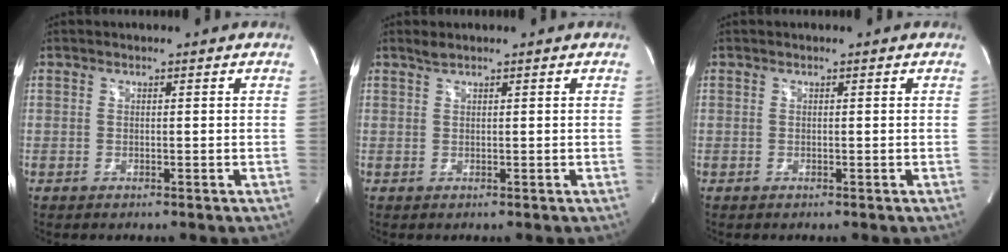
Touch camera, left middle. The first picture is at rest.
{"total": 0.9, "force": [0.8, -0.1, 0.4], "torque": [-0.014, 0.004, 0.021]}
{"total": 0.0}